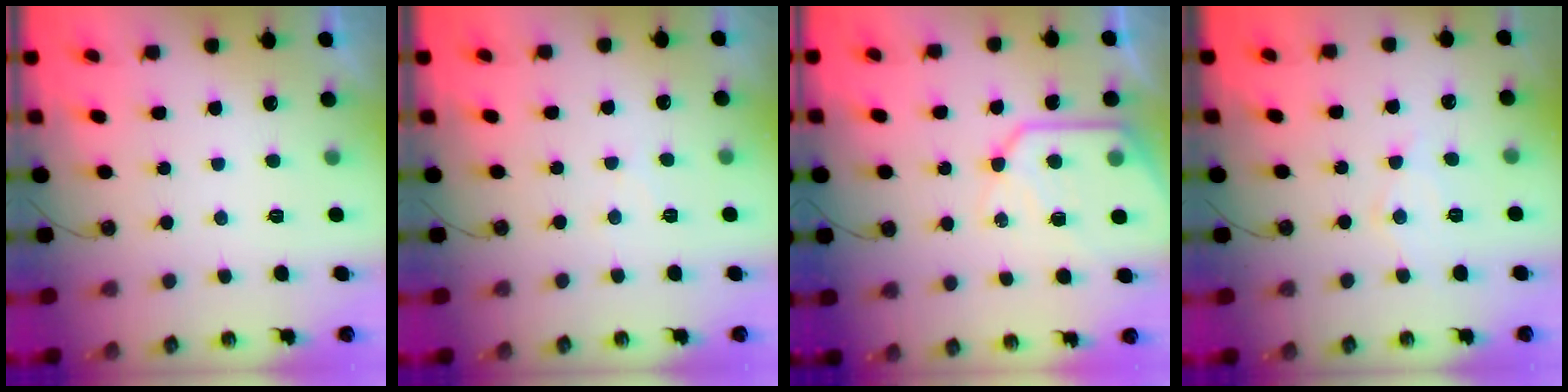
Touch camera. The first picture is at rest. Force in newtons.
{"total": 3.7, "press": 3.7, "slide": 0.6}
{"total": 14.8, "press": 14.7, "slide": 1.5}
{"total": 7.3, "press": 7.3, "slide": 0.6}